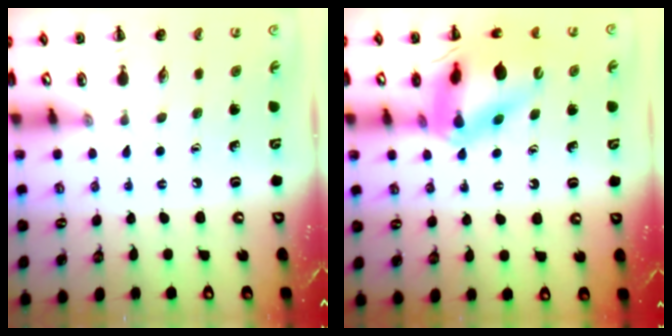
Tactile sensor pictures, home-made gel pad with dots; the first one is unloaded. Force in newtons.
{"total": 16.0, "press": 15.7, "slide": 2.7}